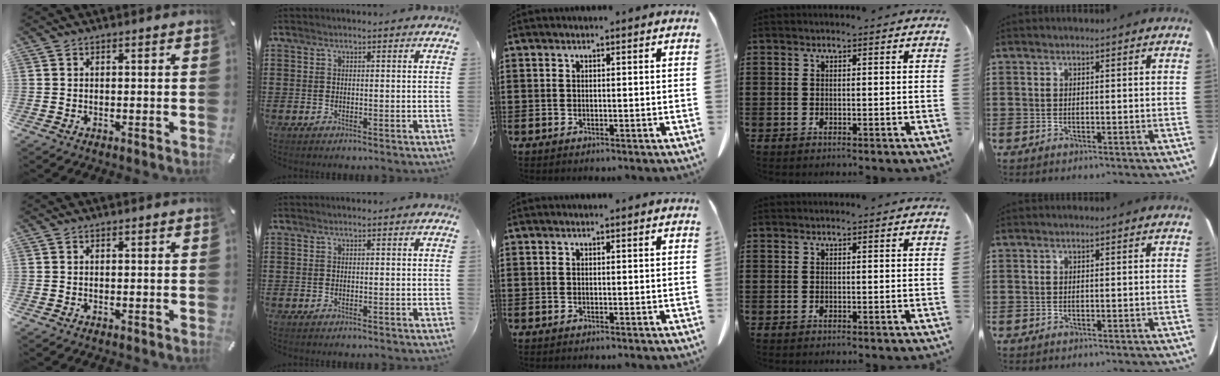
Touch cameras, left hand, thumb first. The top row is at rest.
{}